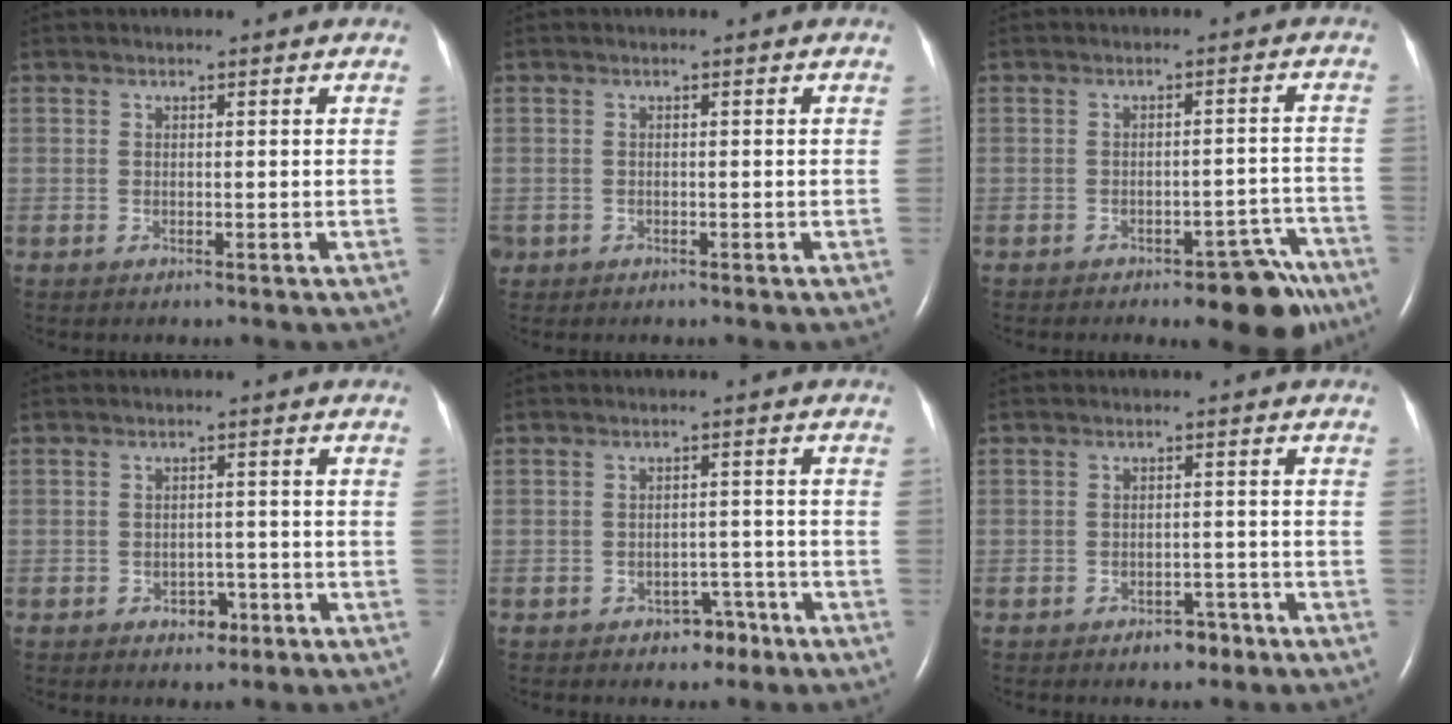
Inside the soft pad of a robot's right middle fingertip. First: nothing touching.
{"total": 1.0, "force": [-0.5, 0.8, 0.2], "torque": [-0.010, 0.003, -0.005]}
{"total": 7.5, "force": [-5.5, 2.3, 4.6], "torque": [-0.031, 0.013, -0.067]}
{"total": 2.7, "force": [-1.5, 1.9, 1.3], "torque": [-0.013, 0.005, -0.012]}
{"total": 3.4, "force": [-2.3, 2.2, 1.3], "torque": [-0.013, 0.009, -0.025]}
{"total": 2.9, "force": [-2.0, 1.6, 1.3], "torque": [-0.016, 0.004, -0.022]}